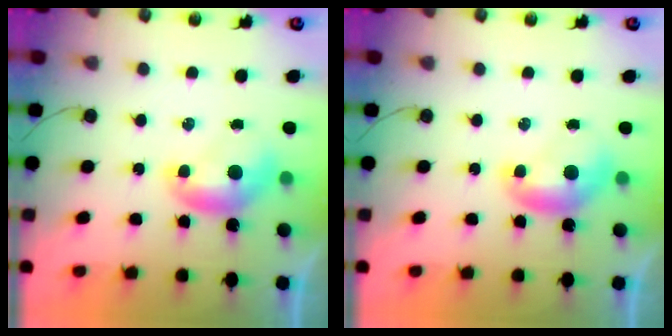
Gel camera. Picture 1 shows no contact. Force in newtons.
{"total": 0.0}